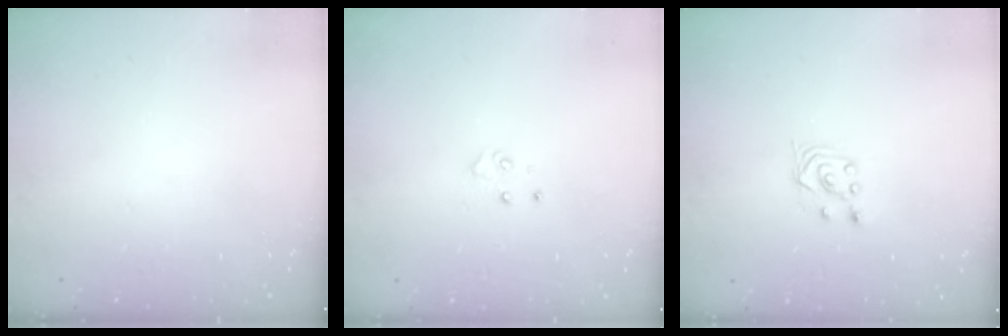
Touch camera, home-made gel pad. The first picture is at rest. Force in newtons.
{"total": 4.2, "press": 4.2, "slide": 0.4}
{"total": 2.8, "press": 2.4, "slide": 1.4}